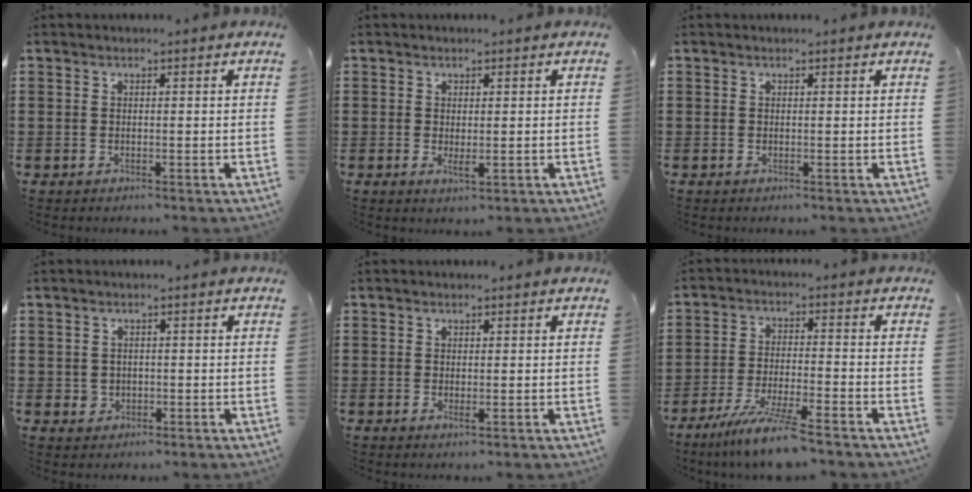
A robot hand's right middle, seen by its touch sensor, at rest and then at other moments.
{"total": 1.6, "force": [0.3, 0.6, 1.5], "torque": [-0.029, -0.002, 0.007]}
{"total": 0.0}
{"total": 1.5, "force": [-0.1, 1.4, 0.4], "torque": [-0.012, 0.006, -0.004]}
{"total": 0.6, "force": [0.2, 0.1, 0.6], "torque": [-0.011, -0.002, 0.005]}
{"total": 7.9, "force": [-6.4, -0.2, 4.5], "torque": [-0.090, -0.012, -0.121]}